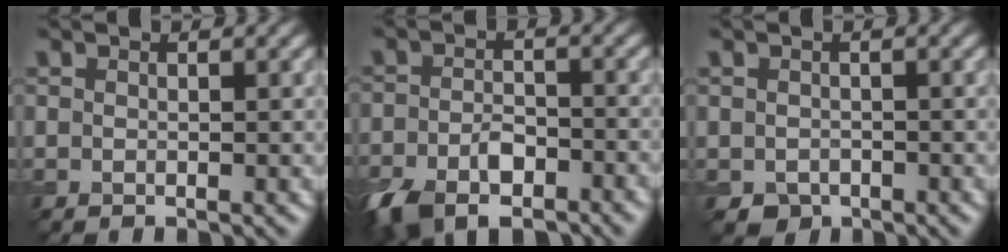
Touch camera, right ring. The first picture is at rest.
{"total": 6.3, "force": [-4.0, 3.1, 3.8], "torque": [-0.070, -0.007, -0.076]}
{"total": 1.3, "force": [-0.7, 1.1, 0.4], "torque": [-0.006, -0.006, -0.013]}